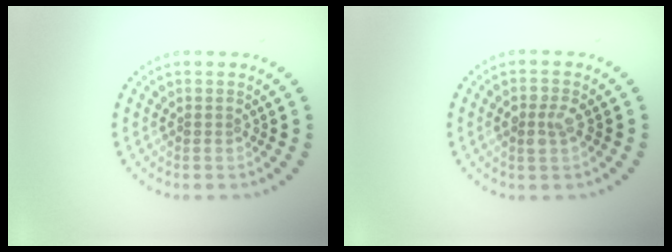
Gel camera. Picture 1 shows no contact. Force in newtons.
{"total": 2.0, "press": 1.9, "slide": 0.3}